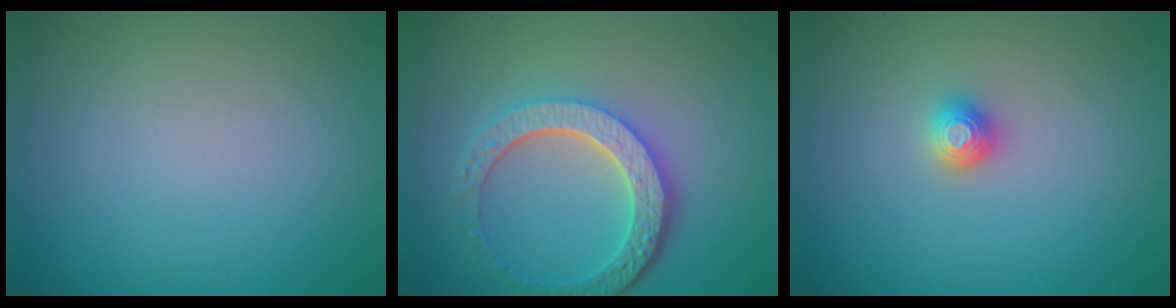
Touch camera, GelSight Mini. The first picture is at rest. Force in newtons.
{"total": 5.8, "press": 4.4, "slide": 3.7}
{"total": 1.4, "press": 1.2, "slide": 0.6}